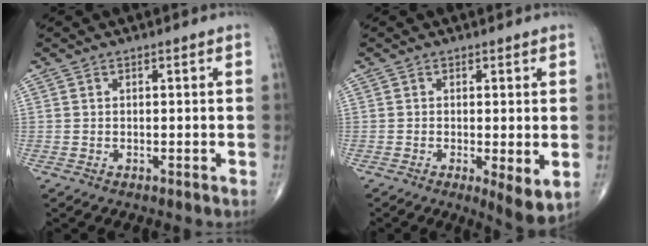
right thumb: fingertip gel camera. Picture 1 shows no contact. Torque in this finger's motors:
{"motor_torque": [-0.73, 0.36, 0.00, -0.13, 0.00]}